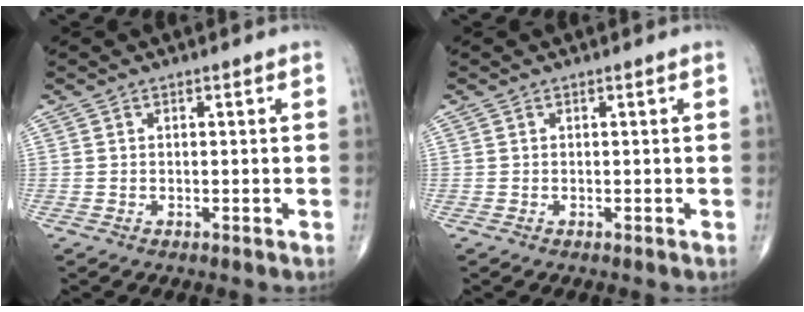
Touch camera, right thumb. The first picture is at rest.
{"total": 0.0}